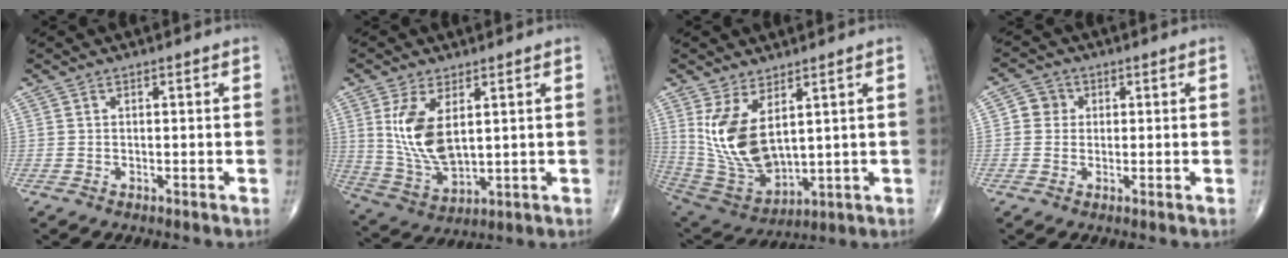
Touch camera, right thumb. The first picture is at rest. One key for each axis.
{"total": 11.4, "fx": 3.0, "fy": 5.6, "fz": 9.5, "tx": -0.183, "ty": -0.019, "tz": 0.074}
{"total": 13.6, "fx": 4.2, "fy": 6.8, "fz": 11.0, "tx": -0.209, "ty": -0.030, "tz": 0.107}
{"total": 3.5, "fx": 0.6, "fy": 3.4, "fz": 1.0, "tx": 0.006, "ty": 0.005, "tz": 0.003}